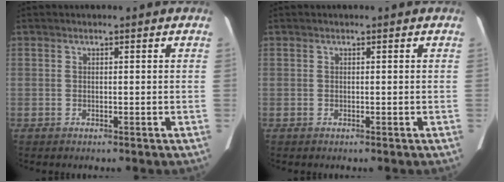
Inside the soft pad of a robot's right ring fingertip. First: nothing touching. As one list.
[{"total": 0.0}]